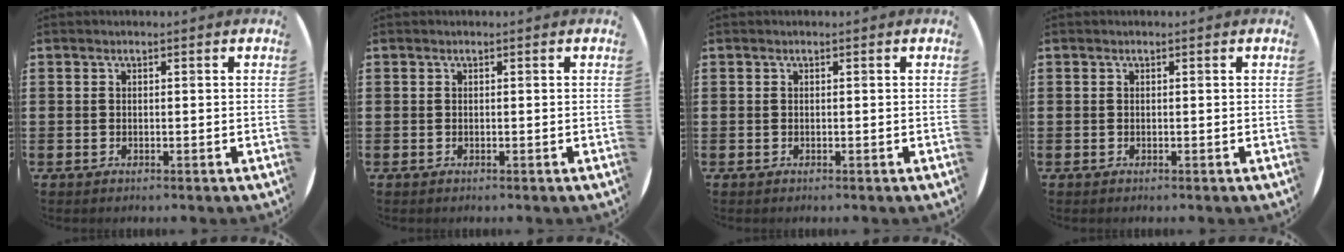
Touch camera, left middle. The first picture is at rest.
{"total": 0.0}
{"total": 0.0}
{"total": 0.0}